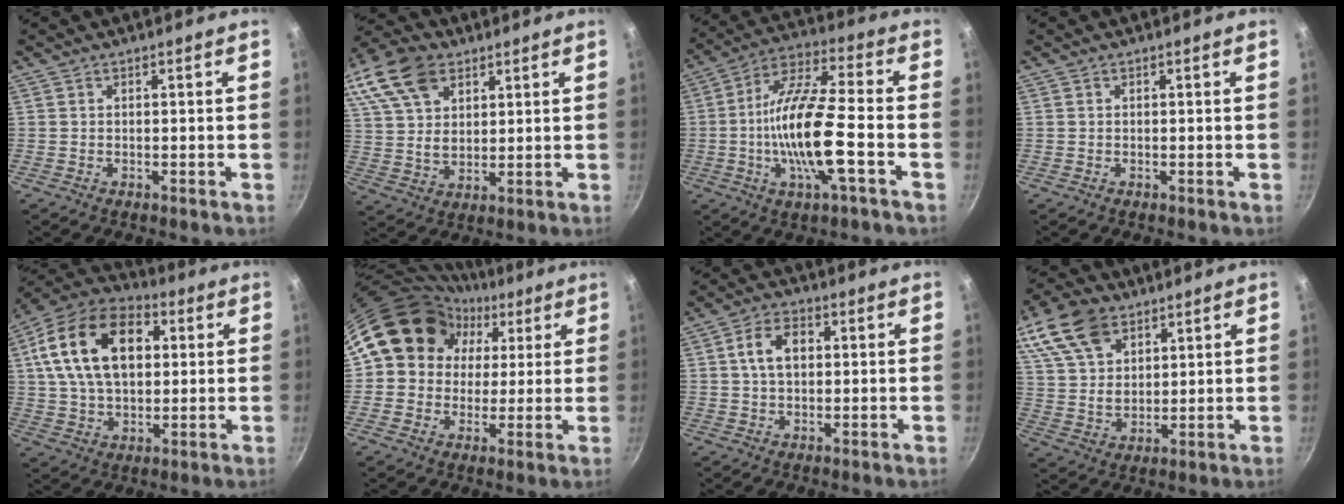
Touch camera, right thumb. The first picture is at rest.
{"total": 21.0, "force": [10.7, 13.6, 11.8], "torque": [-0.262, 0.018, 0.202]}
{"total": 16.4, "force": [-3.8, 4.1, 15.4], "torque": [-0.291, 0.028, -0.083]}
{"total": 0.0}
{"total": 21.0, "force": [5.0, 13.4, 15.4], "torque": [-0.253, 0.015, 0.075]}
{"total": 14.3, "force": [4.5, 12.4, 5.4], "torque": [-0.057, 0.018, 0.064]}
{"total": 7.0, "force": [1.1, 4.6, 5.1], "torque": [-0.075, 0.012, 0.014]}
{"total": 17.5, "force": [9.5, 11.1, 9.7], "torque": [-0.193, 0.000, 0.184]}